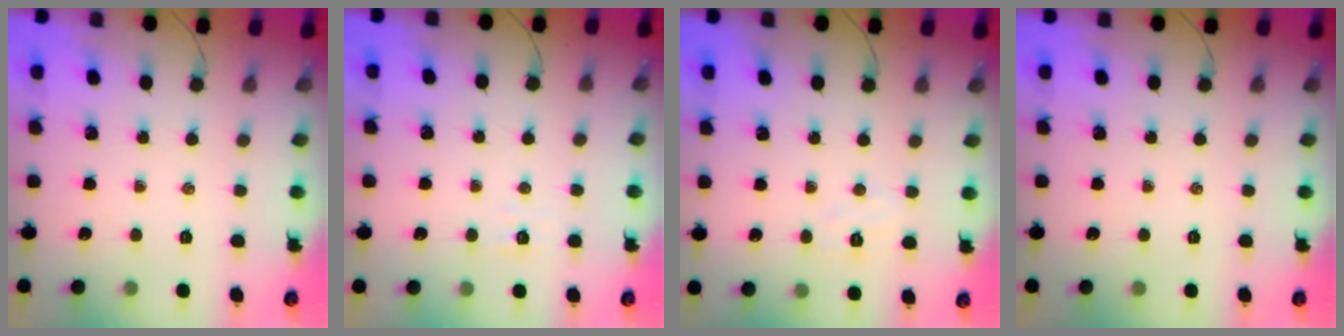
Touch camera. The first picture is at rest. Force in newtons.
{"total": 2.3, "press": 2.1, "slide": 0.8}
{"total": 3.4, "press": 3.3, "slide": 0.8}
{"total": 0.0}